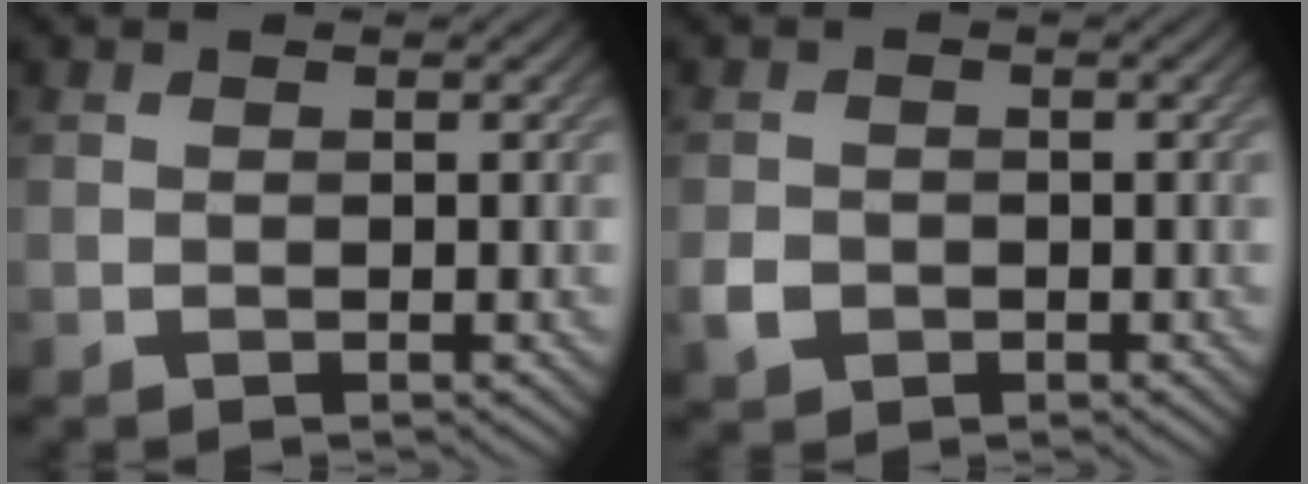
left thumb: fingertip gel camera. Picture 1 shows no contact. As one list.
[{"total": 2.2, "force": [-0.9, 1.9, 0.8], "torque": [-0.018, -0.005, -0.020]}]